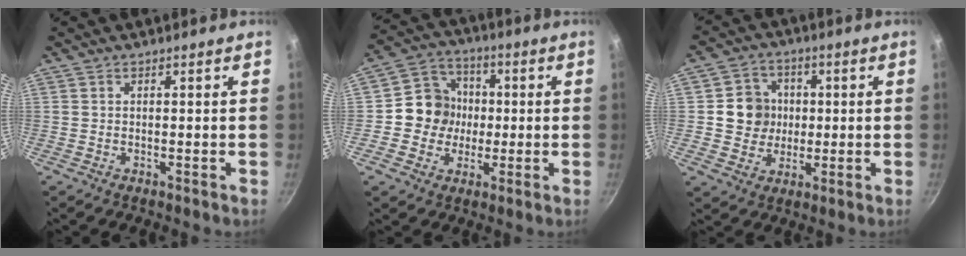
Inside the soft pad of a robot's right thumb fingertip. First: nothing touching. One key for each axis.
{"total": 10.2, "fx": -0.3, "fy": 9.5, "fz": 3.6, "tx": -0.018, "ty": 0.022, "tz": -0.025}
{"total": 8.4, "fx": 0.7, "fy": 7.8, "fz": 2.9, "tx": -0.011, "ty": 0.006, "tz": 0.008}